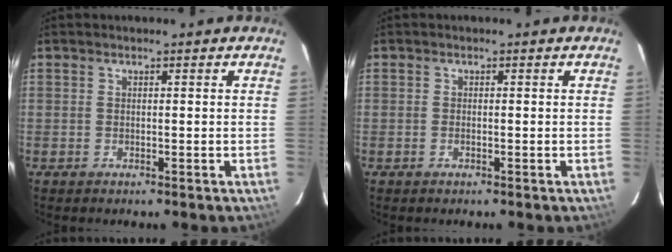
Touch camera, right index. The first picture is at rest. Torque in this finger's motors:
{"motor_torque": [-0.13, 0.03, -0.02, 0.00]}